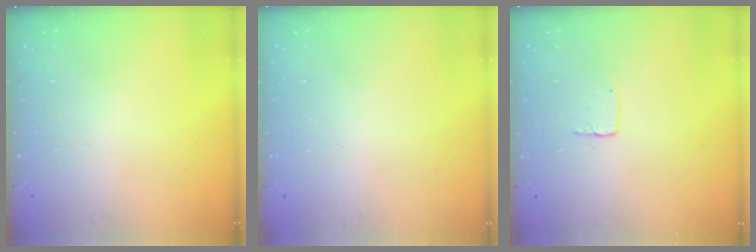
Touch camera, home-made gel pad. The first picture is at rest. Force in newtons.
{"total": 0.0}
{"total": 3.5, "press": 3.5, "slide": 0.2}